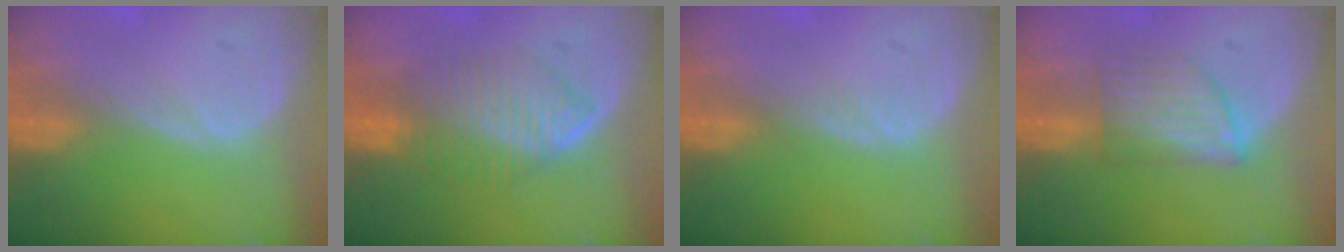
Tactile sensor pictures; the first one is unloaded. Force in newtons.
{"total": 6.6, "press": 6.5, "slide": 1.3}
{"total": 0.9, "press": 0.9, "slide": 0.2}
{"total": 5.9, "press": 5.6, "slide": 1.8}